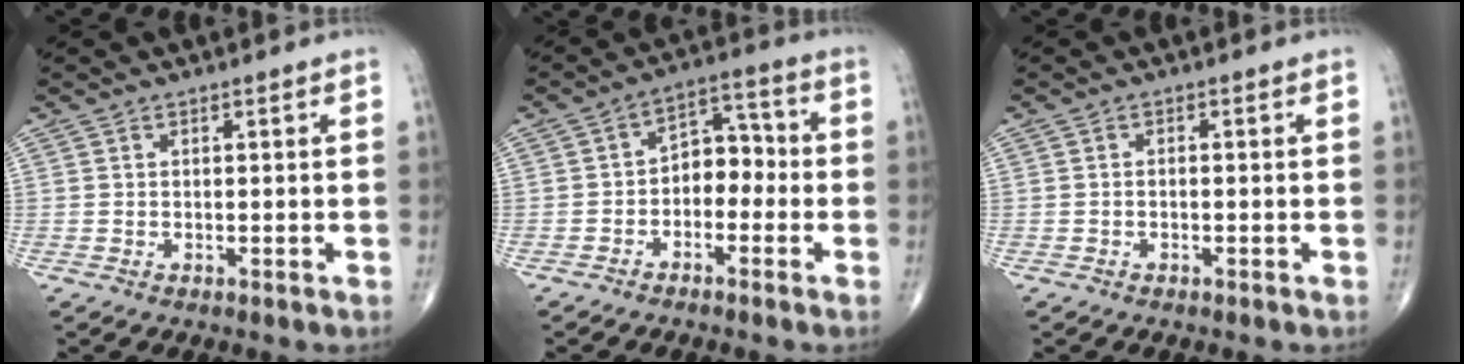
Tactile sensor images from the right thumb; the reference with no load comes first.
{"total": 7.0, "force": [-1.8, 4.8, 4.6], "torque": [-0.039, 0.041, -0.045]}
{"total": 0.6, "force": [-0.3, 0.2, 0.4], "torque": [-0.006, 0.005, -0.009]}